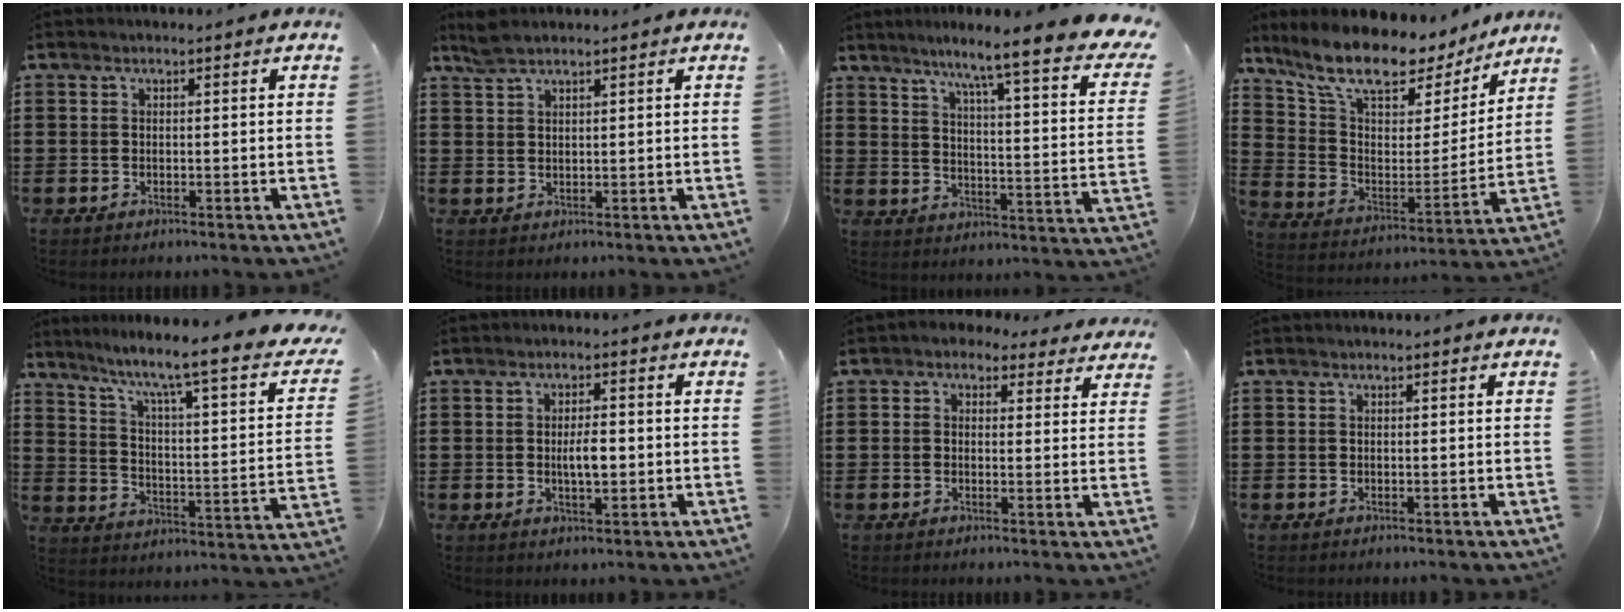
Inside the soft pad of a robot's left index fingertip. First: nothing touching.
{"total": 2.4, "force": [2.0, 0.5, 1.3], "torque": [-0.029, 0.002, 0.038]}
{"total": 8.1, "force": [6.3, -0.8, 5.0], "torque": [-0.101, -0.062, 0.090]}
{"total": 11.5, "force": [9.7, 3.1, 5.4], "torque": [-0.134, -0.065, 0.163]}
{"total": 6.2, "force": [4.4, -0.4, 4.3], "torque": [-0.105, -0.047, 0.058]}
{"total": 3.9, "force": [-0.1, 1.3, 3.7], "torque": [-0.061, -0.001, -0.006]}
{"total": 2.2, "force": [1.5, 1.4, 0.7], "torque": [-0.014, 0.001, 0.025]}
{"total": 0.0}